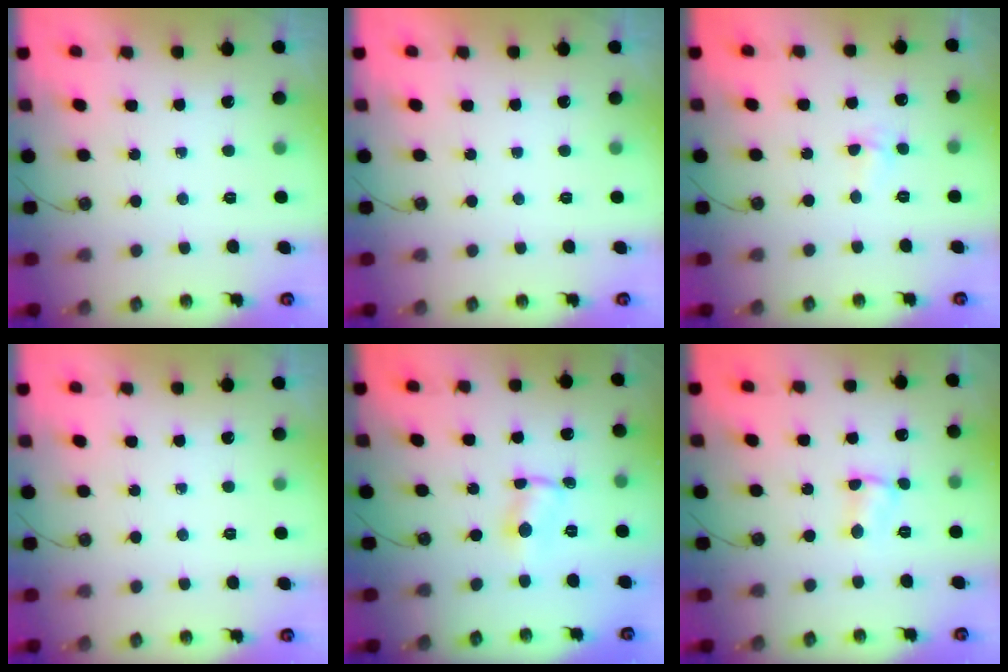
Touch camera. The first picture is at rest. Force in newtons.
{"total": 0.0}
{"total": 2.9, "press": 2.9, "slide": 0.4}
{"total": 0.0}
{"total": 1.0, "press": 0.6, "slide": 0.8}
{"total": 2.9, "press": 2.8, "slide": 0.3}